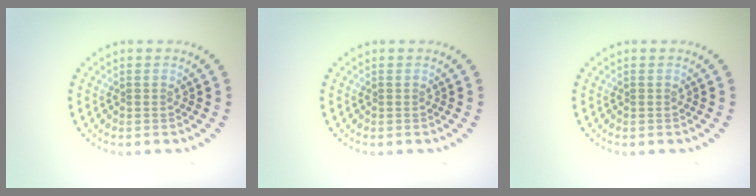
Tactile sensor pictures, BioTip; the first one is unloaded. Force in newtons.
{"total": 0.0}
{"total": 0.0}